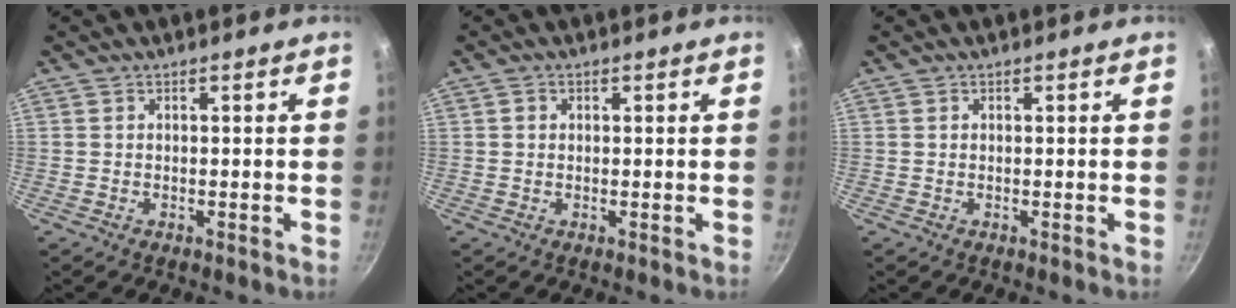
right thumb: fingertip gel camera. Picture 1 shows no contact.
{"total": 1.0, "force": [0.2, 0.9, 0.4], "torque": [-0.005, 0.004, 0.001]}
{"total": 0.0}